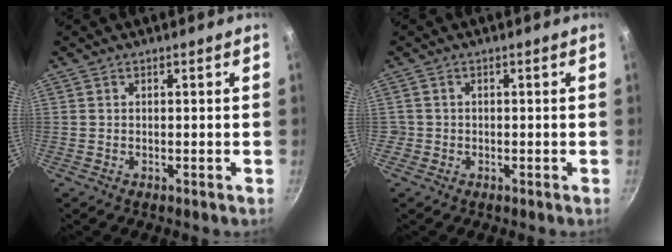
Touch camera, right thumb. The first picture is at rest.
{"total": 1.3, "force": [-0.4, 1.2, 0.1], "torque": [0.004, 0.007, -0.005]}